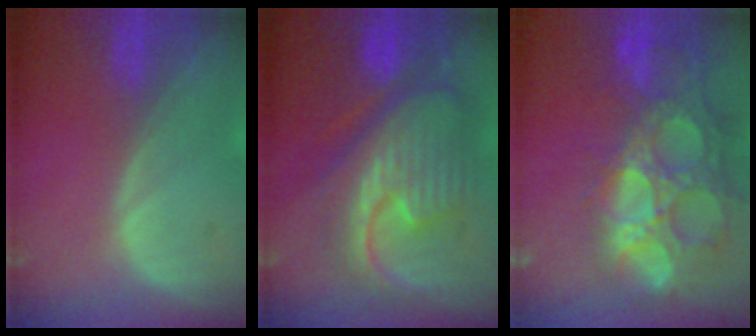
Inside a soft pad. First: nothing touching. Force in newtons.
{"total": 12.2, "press": 12.1, "slide": 1.4}
{"total": 15.1, "press": 12.5, "slide": 8.5}